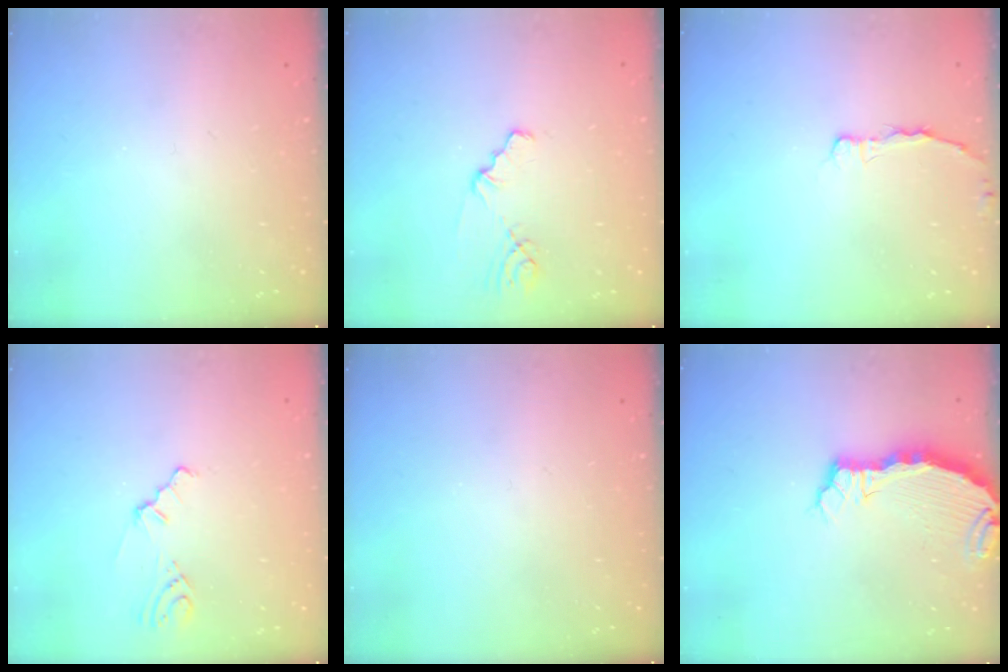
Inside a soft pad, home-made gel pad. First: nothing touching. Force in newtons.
{"total": 1.8, "press": 1.8, "slide": 0.3}
{"total": 2.1, "press": 2.1, "slide": 0.4}
{"total": 2.0, "press": 1.9, "slide": 0.7}
{"total": 0.0}
{"total": 5.1, "press": 5.1, "slide": 0.5}